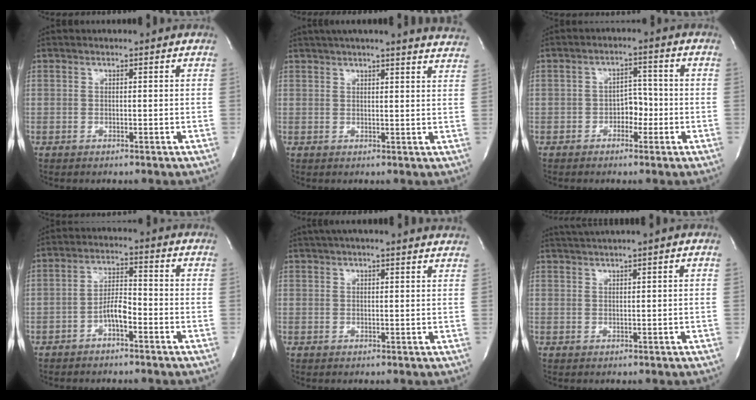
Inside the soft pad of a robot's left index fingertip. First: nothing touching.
{"total": 18.1, "force": [16.6, 0.5, 7.2], "torque": [-0.107, -0.015, 0.193]}
{"total": 3.6, "force": [-1.4, 2.2, 2.4], "torque": [-0.030, 0.010, -0.027]}
{"total": 4.2, "force": [-2.2, 1.1, 3.4], "torque": [-0.065, 0.012, -0.041]}
{"total": 13.4, "force": [12.1, 0.7, 5.8], "torque": [-0.089, 0.030, 0.148]}
{"total": 2.8, "force": [2.2, -1.1, 1.3], "torque": [-0.031, 0.007, 0.047]}